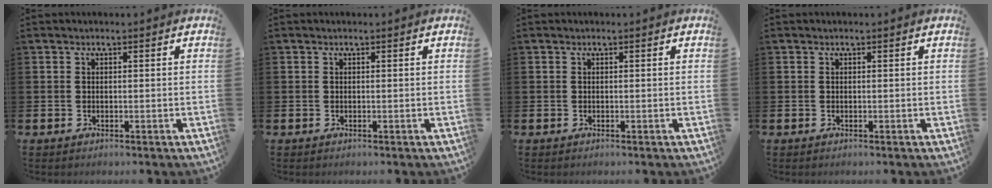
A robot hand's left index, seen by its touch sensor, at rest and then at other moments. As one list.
[{"total": 0.0}, {"total": 0.0}, {"total": 0.0}]